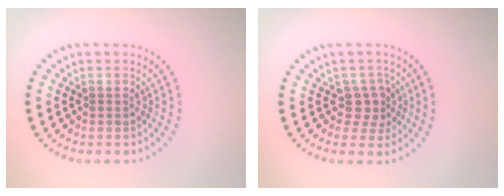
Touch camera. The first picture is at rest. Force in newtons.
{"total": 2.4, "press": 1.8, "slide": 1.6}